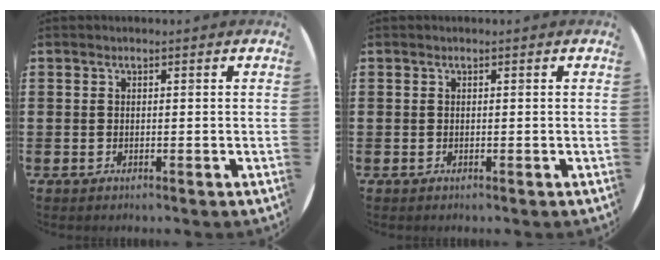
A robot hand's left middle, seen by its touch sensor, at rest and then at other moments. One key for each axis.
{"total": 0.0}